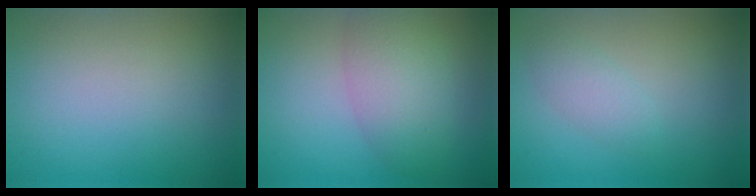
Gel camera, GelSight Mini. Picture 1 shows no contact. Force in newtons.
{"total": 4.9, "press": 4.9, "slide": 0.1}
{"total": 1.8, "press": 1.8, "slide": 0.1}